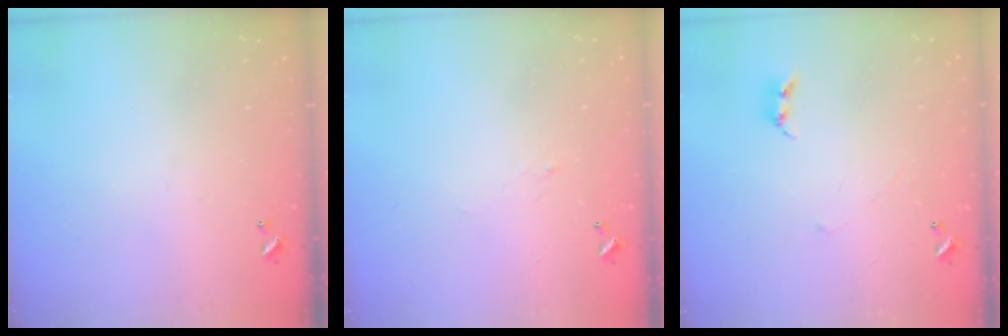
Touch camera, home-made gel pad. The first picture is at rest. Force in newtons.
{"total": 0.9, "press": 0.6, "slide": 0.6}
{"total": 2.4, "press": 2.4, "slide": 0.4}